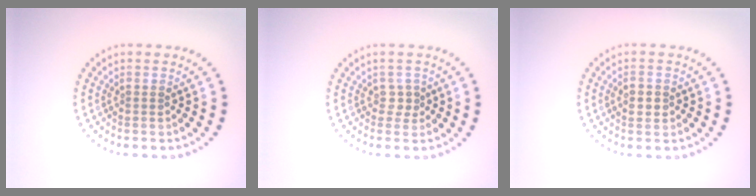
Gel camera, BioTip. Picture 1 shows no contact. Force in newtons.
{"total": 1.0, "press": 0.8, "slide": 0.6}
{"total": 1.5, "press": 1.5, "slide": 0.1}